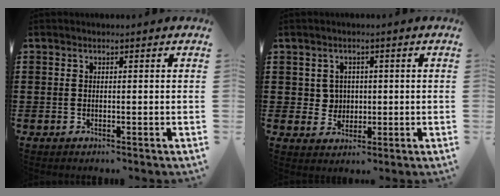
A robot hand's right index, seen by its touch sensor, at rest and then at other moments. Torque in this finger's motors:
{"motor_torque": [0.17, 0.35, -0.04, -0.01]}